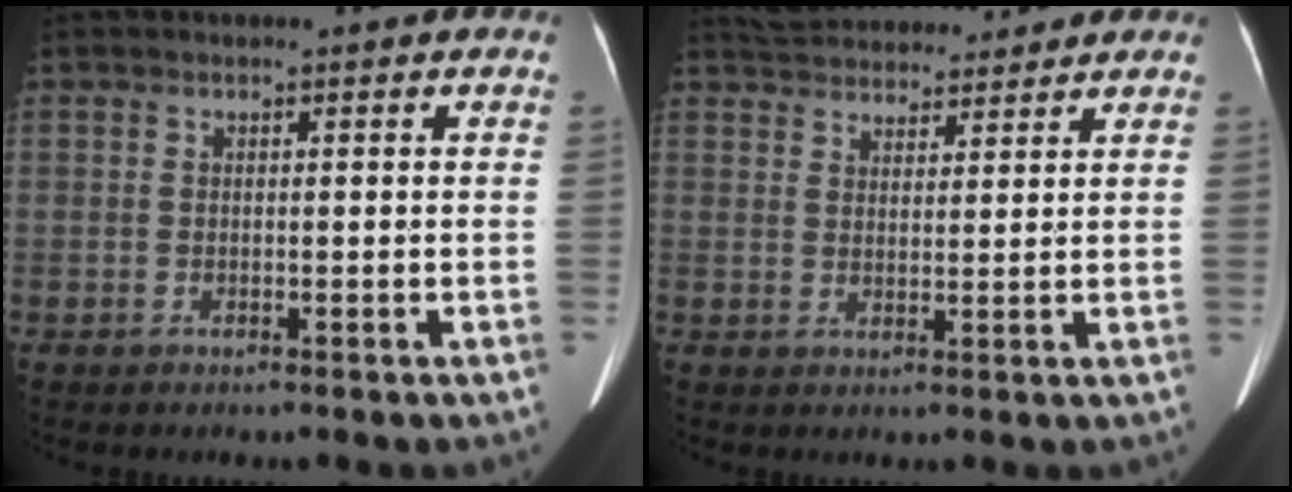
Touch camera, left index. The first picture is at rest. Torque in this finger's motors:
{"motor_torque": [0.13, -0.60, 0.18, 0.03]}